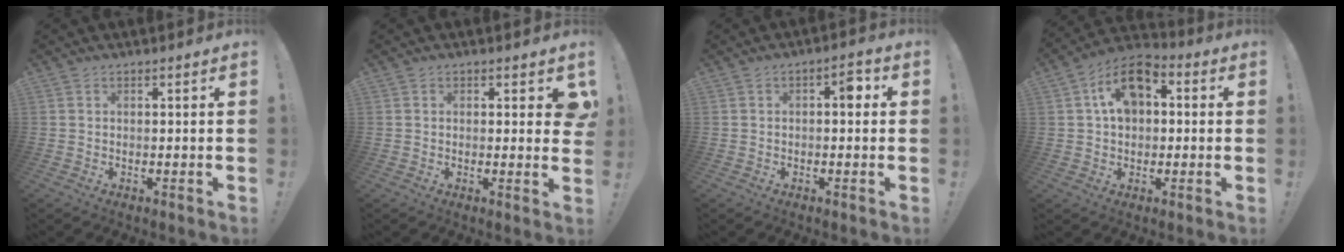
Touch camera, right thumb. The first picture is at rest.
{"total": 2.9, "force": [1.3, 1.7, 1.9], "torque": [-0.005, -0.010, 0.021]}
{"total": 3.9, "force": [0.4, 2.1, 3.3], "torque": [-0.035, 0.004, -0.003]}
{"total": 11.8, "force": [3.2, 8.4, 7.7], "torque": [-0.116, 0.005, 0.062]}